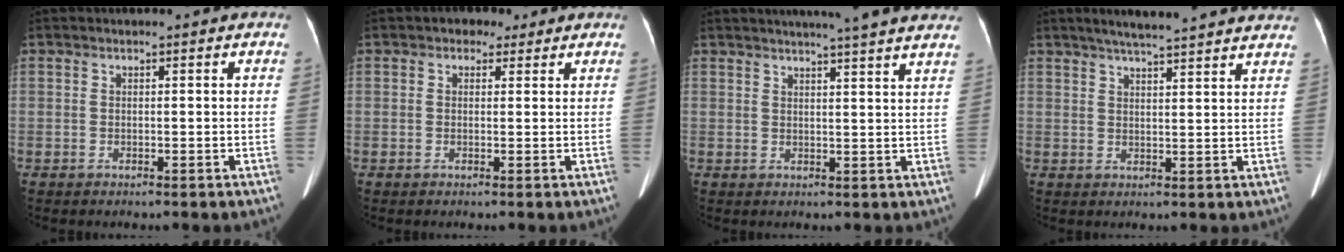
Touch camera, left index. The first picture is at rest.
{"total": 2.6, "force": [1.5, 1.8, 0.9], "torque": [-0.012, 0.011, 0.018]}
{"total": 13.6, "force": [11.9, -0.2, 6.7], "torque": [-0.096, 0.009, 0.131]}
{"total": 14.8, "force": [13.2, 1.0, 6.7], "torque": [-0.099, 0.028, 0.164]}